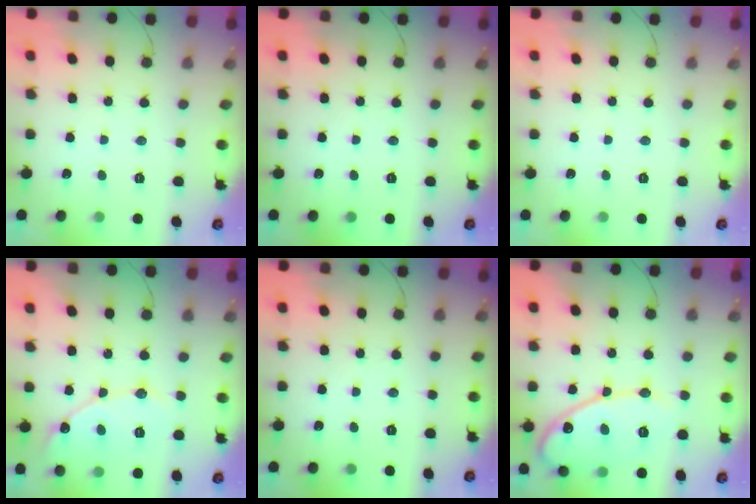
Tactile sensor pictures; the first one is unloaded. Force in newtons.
{"total": 0.0}
{"total": 0.0}
{"total": 9.7, "press": 9.6, "slide": 0.9}
{"total": 0.0}
{"total": 14.4, "press": 14.4, "slide": 1.0}